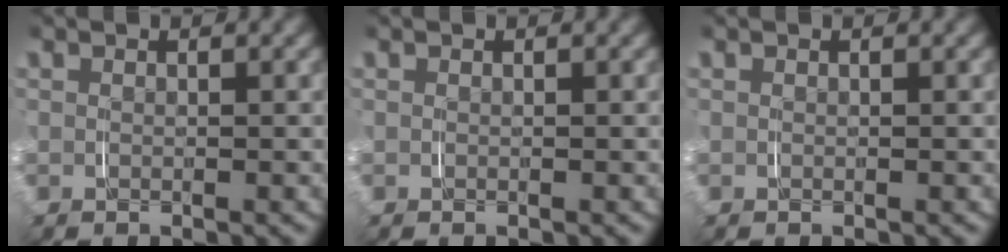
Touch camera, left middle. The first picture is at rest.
{"total": 0.0}
{"total": 0.0}